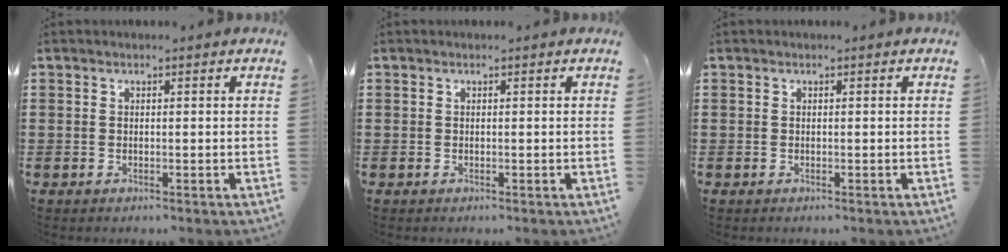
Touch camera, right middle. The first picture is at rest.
{"total": 0.0}
{"total": 0.0}